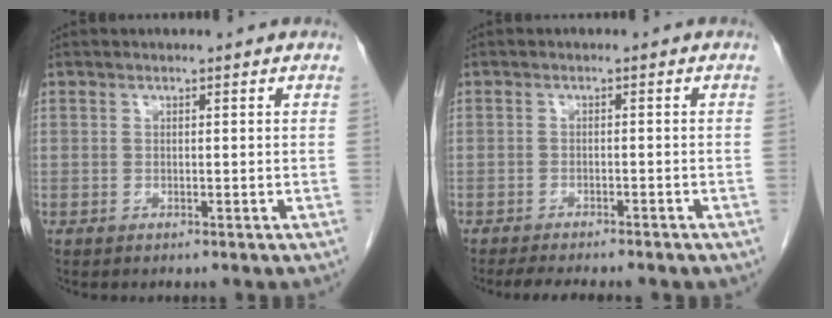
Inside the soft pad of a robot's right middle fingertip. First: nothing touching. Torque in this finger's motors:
{"motor_torque": [1.10, -0.99, 0.32, 0.03]}